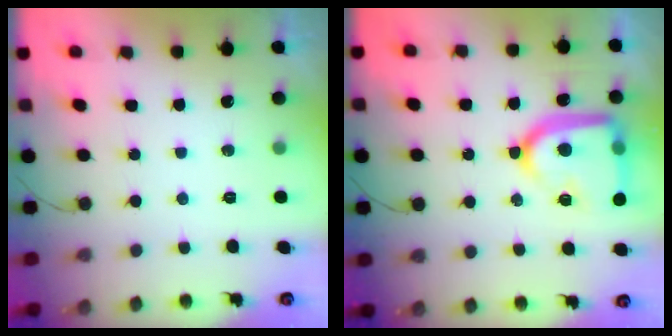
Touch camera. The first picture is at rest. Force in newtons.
{"total": 21.1, "press": 21.0, "slide": 1.9}